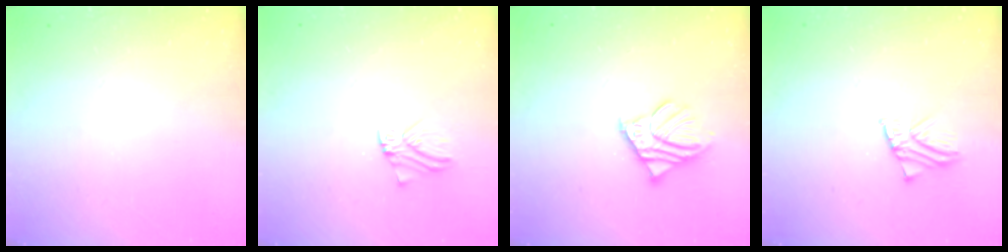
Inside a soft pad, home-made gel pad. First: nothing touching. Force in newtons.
{"total": 1.7, "press": 1.7, "slide": 0.2}
{"total": 8.9, "press": 8.8, "slide": 1.5}
{"total": 1.8, "press": 1.8, "slide": 0.1}